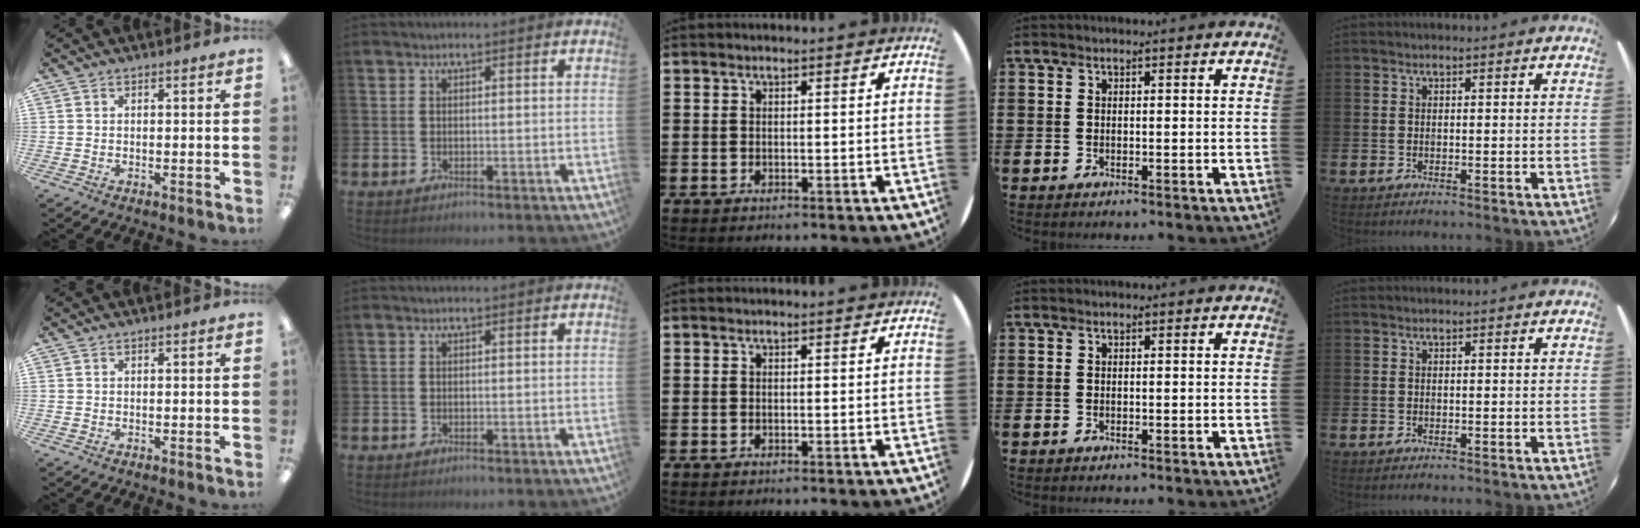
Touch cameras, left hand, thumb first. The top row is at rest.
{}